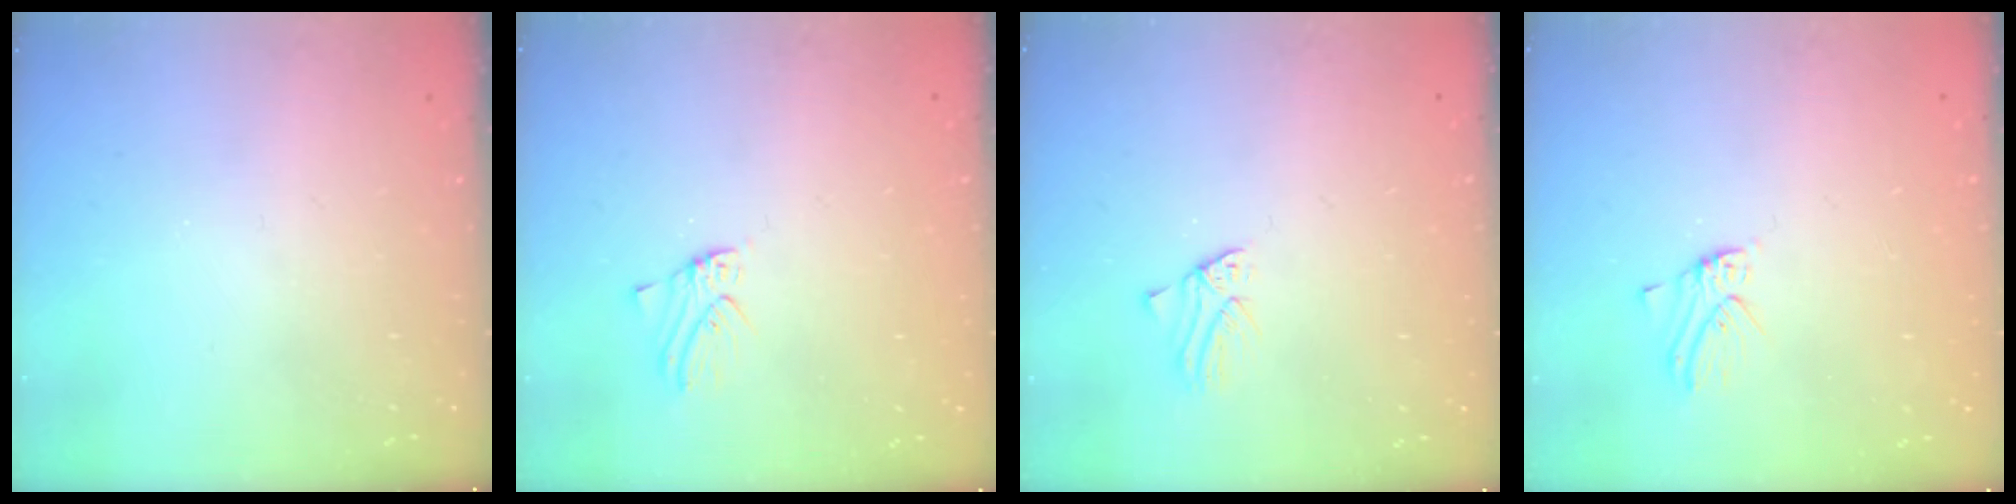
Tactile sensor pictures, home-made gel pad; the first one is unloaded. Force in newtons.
{"total": 1.0, "press": 1.0, "slide": 0.2}
{"total": 1.1, "press": 1.1, "slide": 0.2}
{"total": 2.2, "press": 2.2, "slide": 0.1}